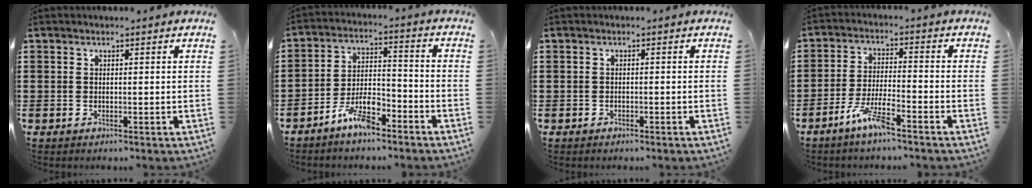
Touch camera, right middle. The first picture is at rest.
{"total": 7.0, "force": [-5.5, 2.0, 4.0], "torque": [-0.089, 0.008, -0.108]}
{"total": 0.8, "force": [-0.6, 0.5, 0.1], "torque": [-0.003, 0.002, -0.015]}
{"total": 6.1, "force": [-4.3, 0.8, 4.2], "torque": [-0.094, -0.004, -0.083]}